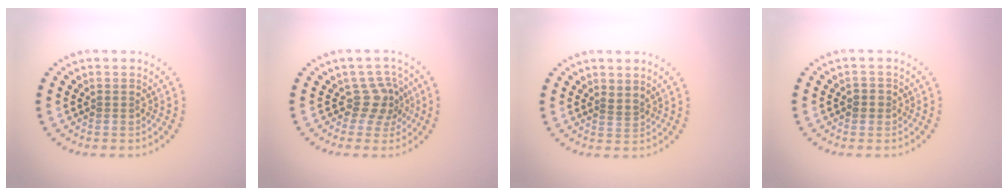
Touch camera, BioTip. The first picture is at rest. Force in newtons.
{"total": 2.8, "press": 2.1, "slide": 1.8}
{"total": 1.1, "press": 0.6, "slide": 0.9}
{"total": 1.3, "press": 1.3, "slide": 0.4}